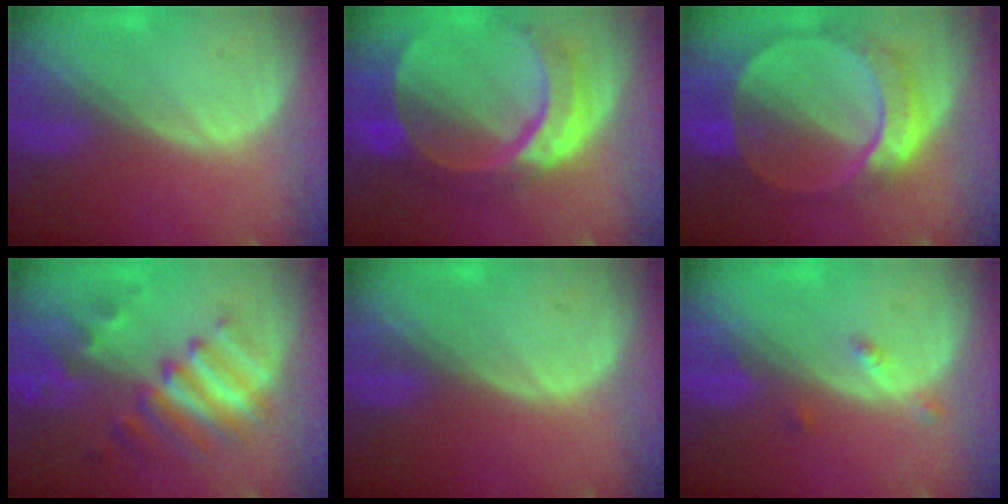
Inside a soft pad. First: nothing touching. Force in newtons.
{"total": 11.1, "press": 9.2, "slide": 6.1}
{"total": 9.6, "press": 8.3, "slide": 4.9}
{"total": 9.5, "press": 8.3, "slide": 4.7}
{"total": 0.0}
{"total": 2.2, "press": 1.8, "slide": 1.3}